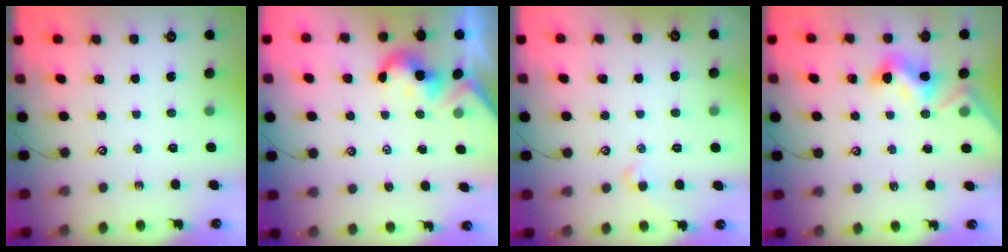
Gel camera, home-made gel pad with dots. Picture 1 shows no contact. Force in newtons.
{"total": 2.1, "press": 2.0, "slide": 0.5}
{"total": 0.8, "press": 0.6, "slide": 0.6}
{"total": 5.4, "press": 5.4, "slide": 0.4}